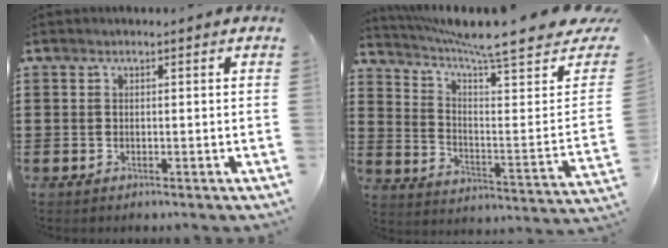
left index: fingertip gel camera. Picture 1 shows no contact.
{"total": 8.3, "force": [7.1, -0.1, 4.2], "torque": [-0.100, -0.063, 0.111]}